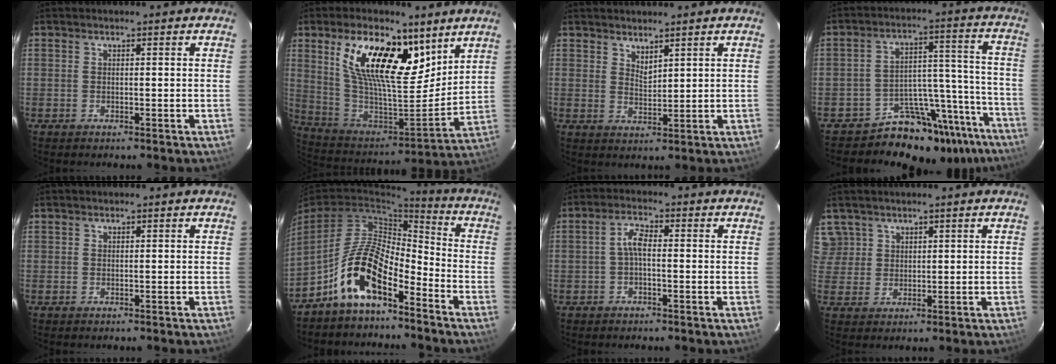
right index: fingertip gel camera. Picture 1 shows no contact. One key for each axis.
{"total": 21.2, "fx": 11.1, "fy": 9.6, "fz": 15.3, "tx": -0.289, "ty": 0.008, "tz": 0.206}
{"total": 2.7, "fx": 2.4, "fy": 0.8, "fz": 1.1, "tx": -0.017, "ty": -0.001, "tz": 0.042}
{"total": 17.9, "fx": -15.3, "fy": 8.2, "fz": 4.2, "tx": -0.048, "ty": 0.065, "tz": -0.215}
{"total": 0.0}
{"total": 11.6, "fx": -7.2, "fy": 4.5, "fz": 7.9, "tx": -0.157, "ty": 0.014, "tz": -0.134}
{"total": 3.0, "fx": -0.6, "fy": 1.2, "fz": 2.8, "tx": -0.059, "ty": 0.011, "tz": -0.012}
{"total": 5.1, "fx": 3.1, "fy": 4.0, "fz": 0.3, "tx": 0.003, "ty": 0.016, "tz": 0.066}